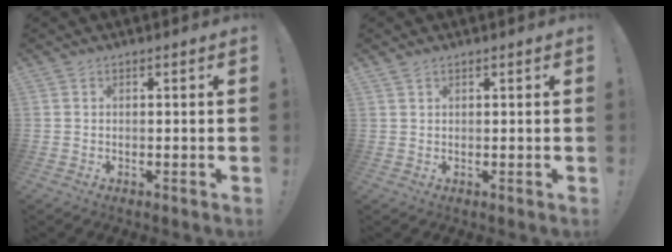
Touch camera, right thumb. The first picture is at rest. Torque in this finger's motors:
{"motor_torque": [-0.49, 0.06, -0.16, 0.18, 0.10]}